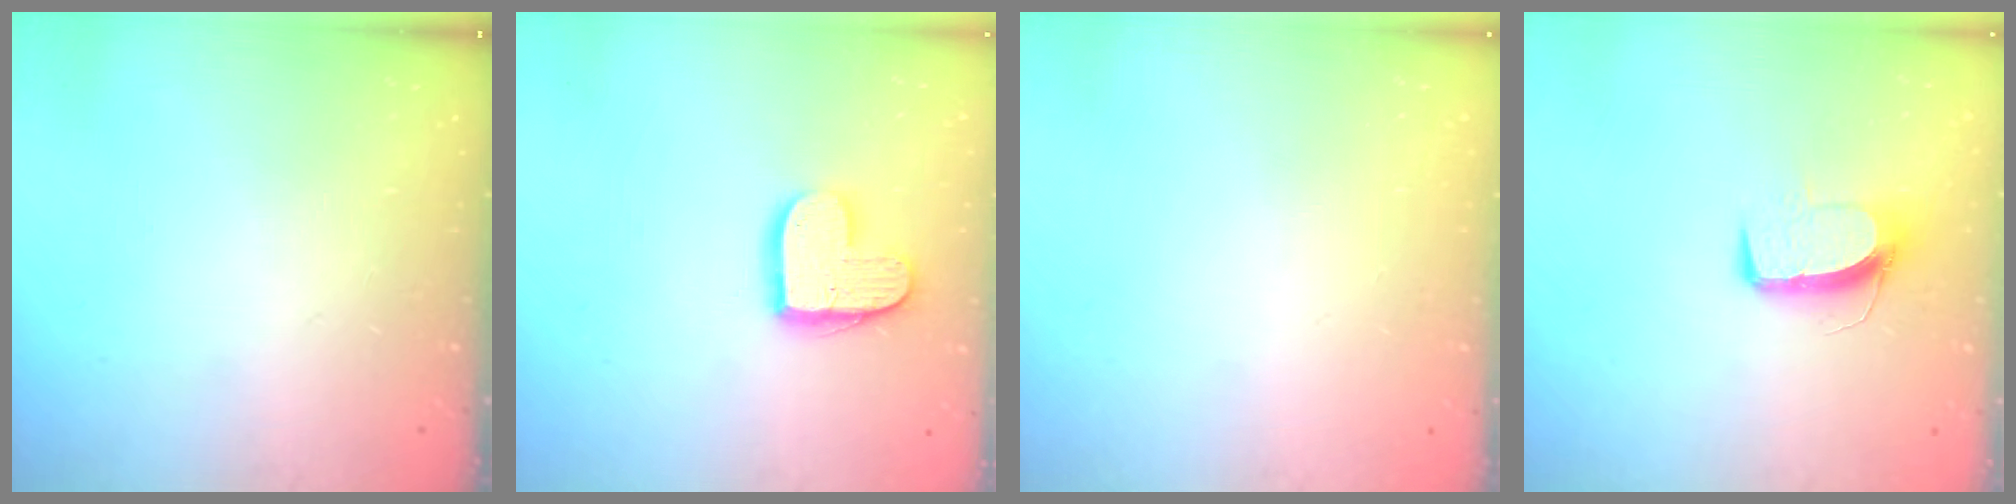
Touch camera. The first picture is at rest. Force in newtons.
{"total": 12.9, "press": 12.9, "slide": 0.9}
{"total": 0.0}
{"total": 10.2, "press": 10.2, "slide": 0.5}